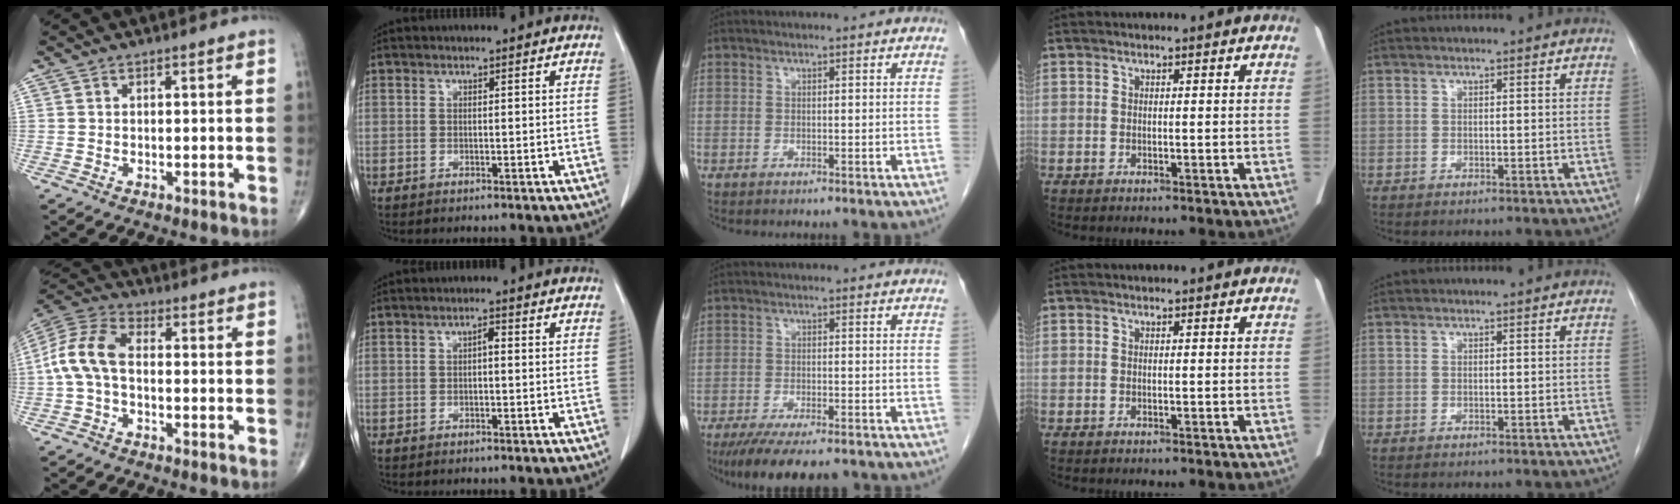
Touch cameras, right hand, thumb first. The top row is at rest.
{"thumb": {"total": 9.7, "force": [-0.9, 5.6, 7.9], "torque": [-0.168, 0.030, -0.028]}, "index": {"total": 1.2, "force": [0.0, 0.5, 1.1], "torque": [-0.018, 0.004, -0.001]}, "middle": {"total": 11.7, "force": [-9.4, 2.6, 6.4], "torque": [-0.095, -0.018, -0.138]}}